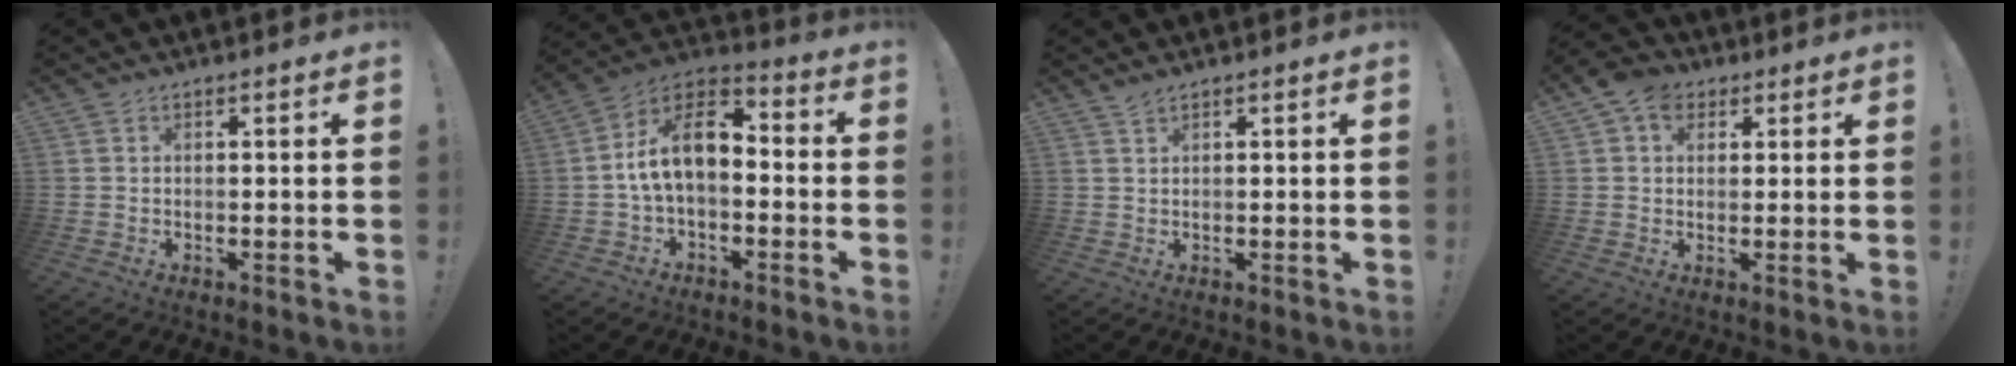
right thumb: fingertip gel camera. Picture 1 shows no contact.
{"total": 12.1, "force": [0.4, 7.2, 9.7], "torque": [-0.172, 0.010, 0.008]}
{"total": 1.5, "force": [1.3, 0.2, 0.7], "torque": [-0.006, -0.004, 0.022]}
{"total": 6.9, "force": [2.8, 5.2, 3.4], "torque": [-0.051, -0.001, 0.053]}